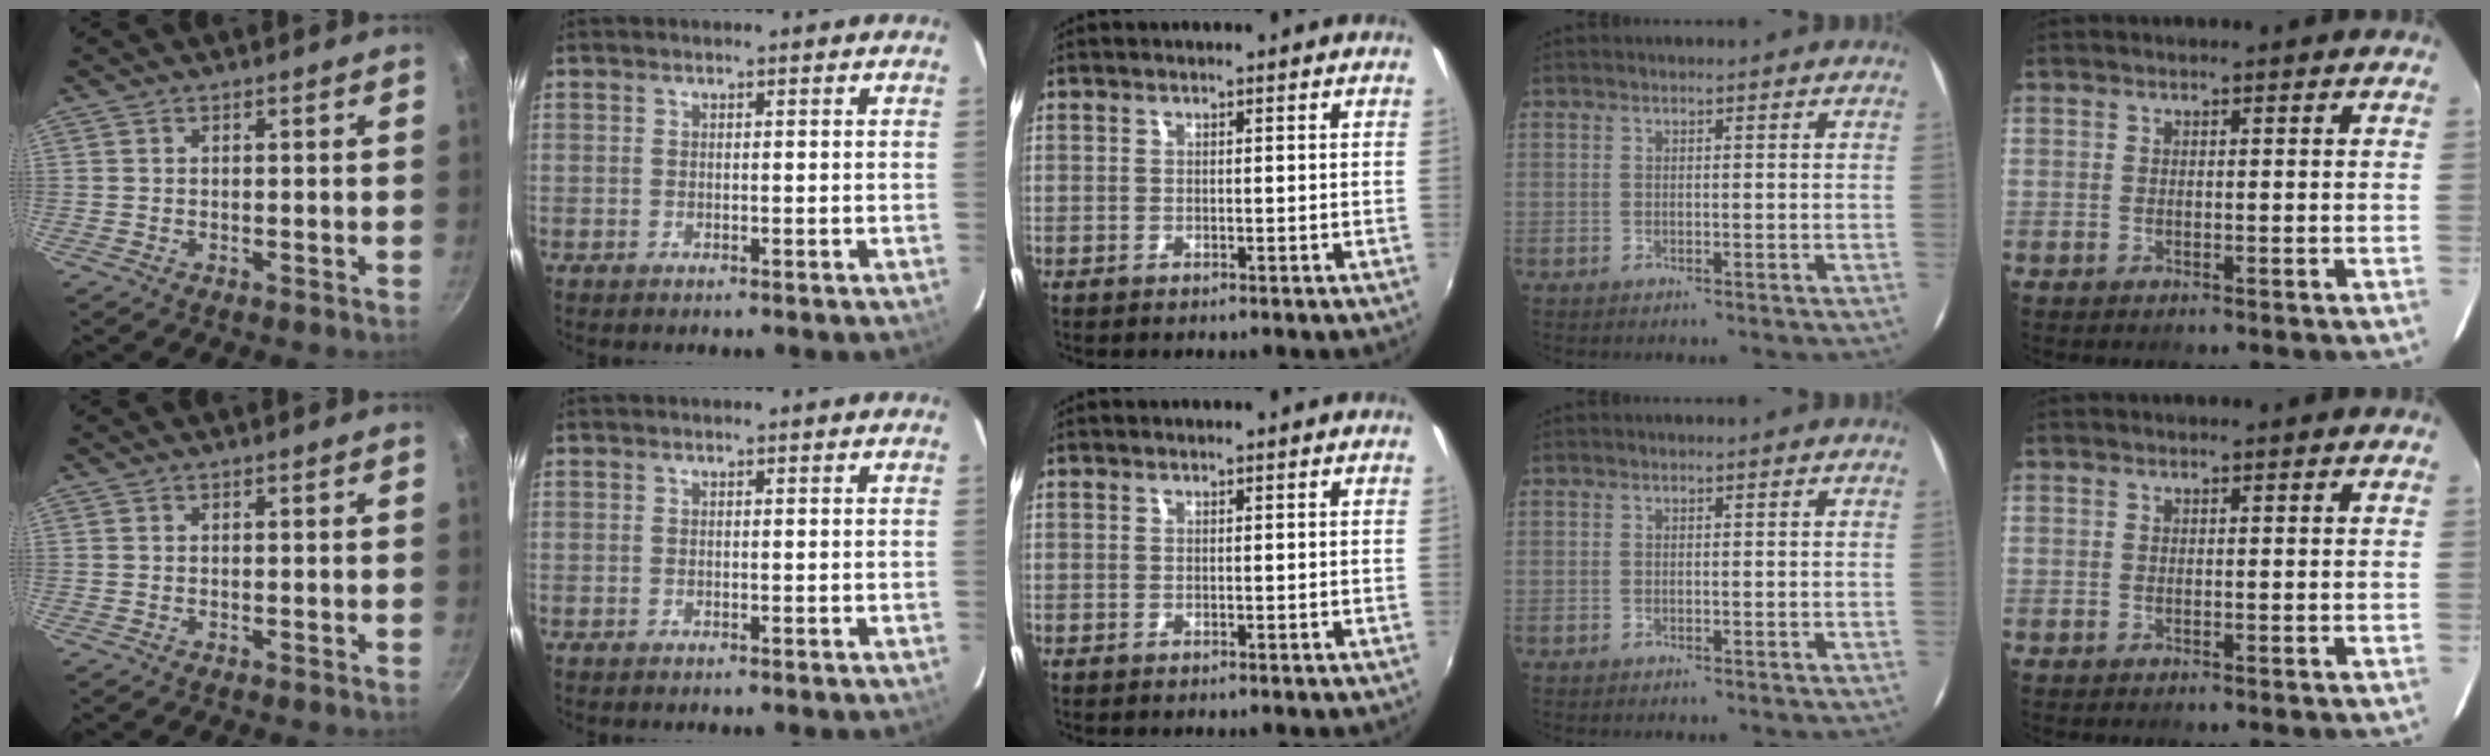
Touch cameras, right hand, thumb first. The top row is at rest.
{}